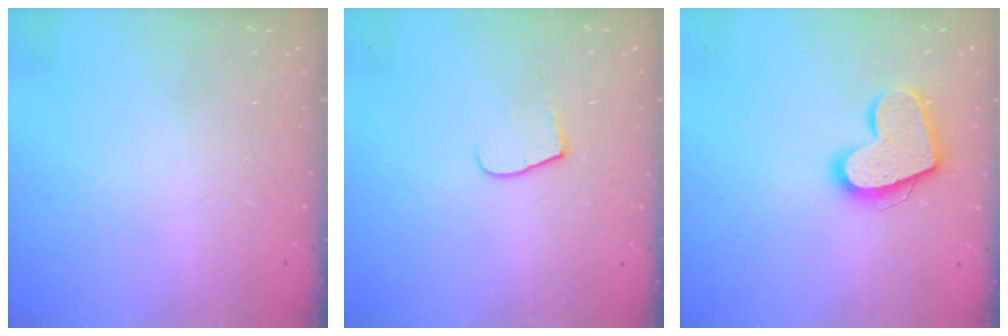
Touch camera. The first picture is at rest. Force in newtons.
{"total": 5.7, "press": 5.7, "slide": 0.5}
{"total": 14.9, "press": 14.9, "slide": 1.0}